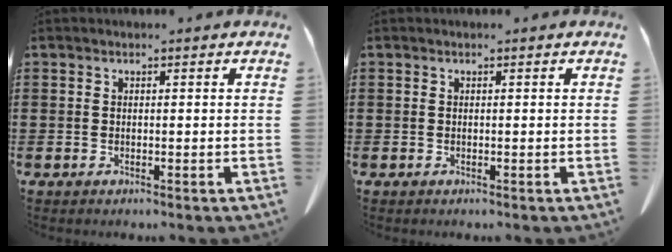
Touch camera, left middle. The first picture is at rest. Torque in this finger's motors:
{"motor_torque": [0.03, -0.03, 0.00, 0.00]}